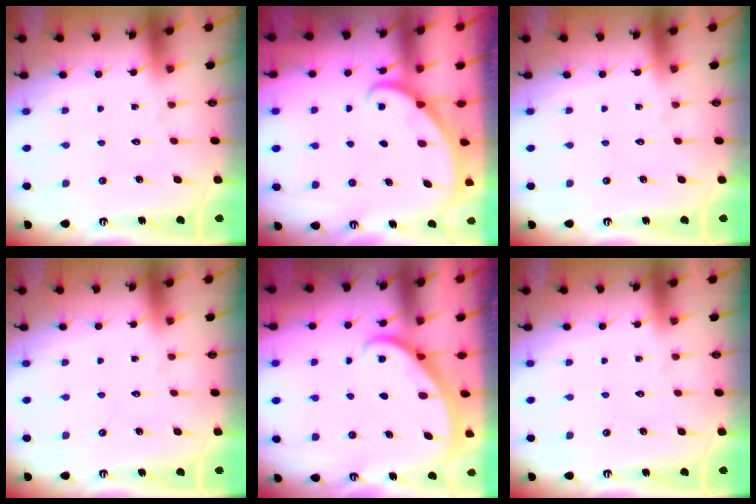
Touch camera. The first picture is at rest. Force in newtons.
{"total": 2.9, "press": 2.9, "slide": 0.2}
{"total": 0.0}
{"total": 0.0}
{"total": 1.7, "press": 1.7, "slide": 0.1}
{"total": 0.0}